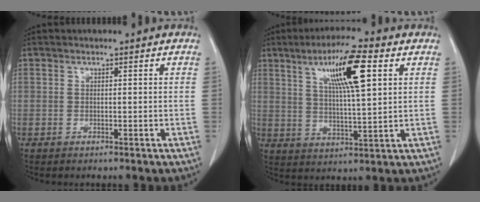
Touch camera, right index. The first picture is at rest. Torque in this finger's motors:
{"motor_torque": [1.39, 0.75, 0.58, 0.13]}